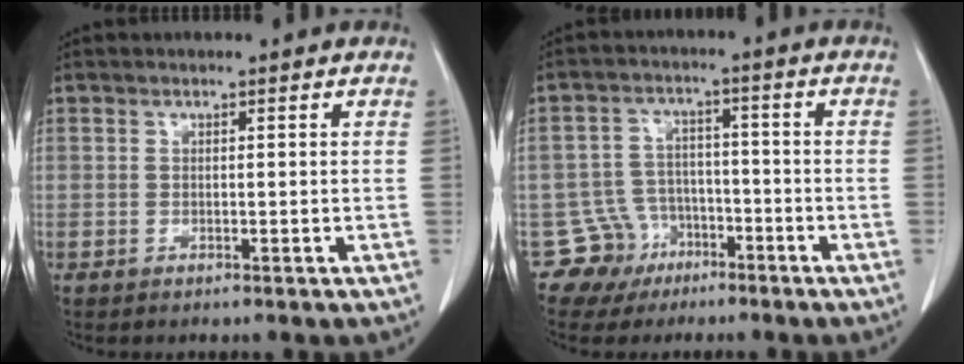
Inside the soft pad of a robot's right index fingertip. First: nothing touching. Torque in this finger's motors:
{"motor_torque": [-0.52, 0.24, -0.59, -0.21]}